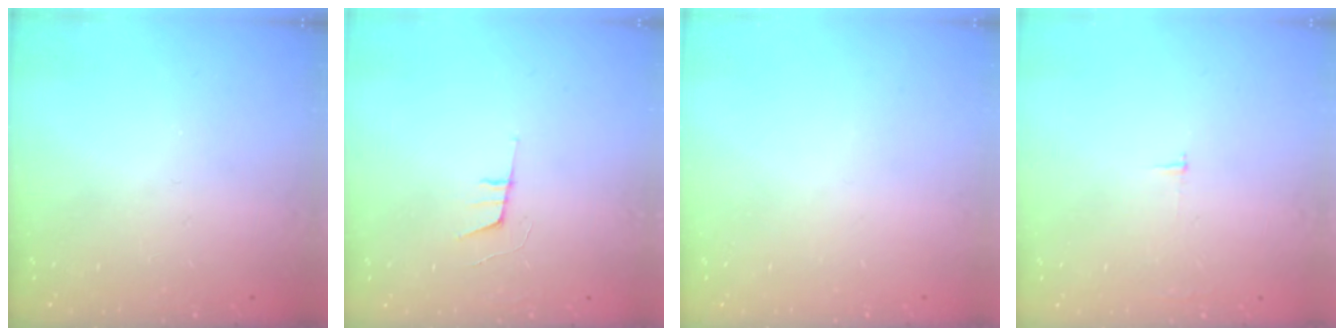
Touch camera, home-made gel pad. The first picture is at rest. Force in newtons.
{"total": 6.1, "press": 5.2, "slide": 3.1}
{"total": 0.0}
{"total": 2.3, "press": 2.3, "slide": 0.2}